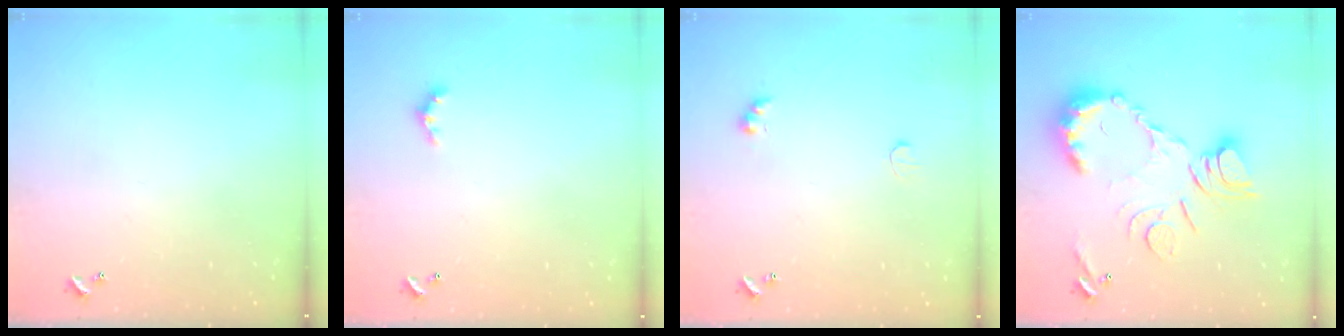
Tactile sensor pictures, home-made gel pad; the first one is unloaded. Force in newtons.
{"total": 2.3, "press": 2.3, "slide": 0.4}
{"total": 2.5, "press": 2.4, "slide": 0.7}
{"total": 15.7, "press": 15.6, "slide": 1.9}